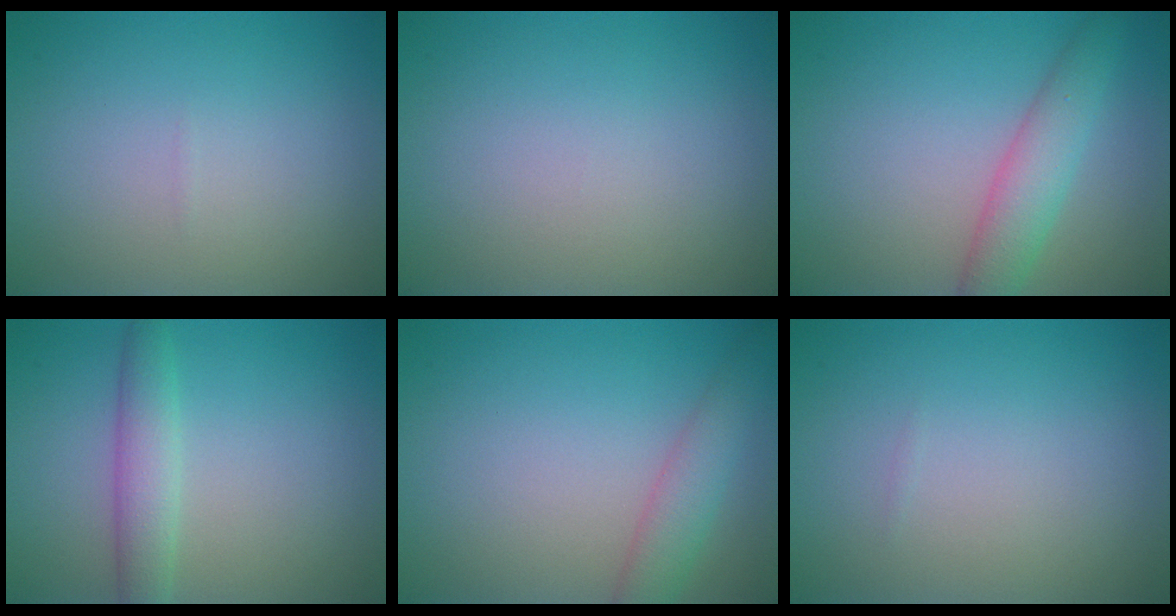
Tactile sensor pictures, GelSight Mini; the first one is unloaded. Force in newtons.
{"total": 0.0}
{"total": 3.6, "press": 3.6, "slide": 0.1}
{"total": 2.9, "press": 2.9, "slide": 0.0}
{"total": 3.0, "press": 3.0, "slide": 0.1}
{"total": 0.0}